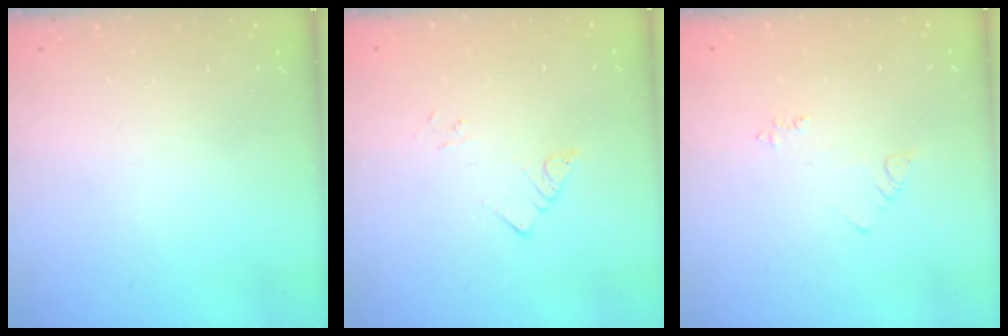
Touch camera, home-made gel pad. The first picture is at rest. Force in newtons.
{"total": 2.9, "press": 2.9, "slide": 0.4}
{"total": 3.9, "press": 3.8, "slide": 0.7}